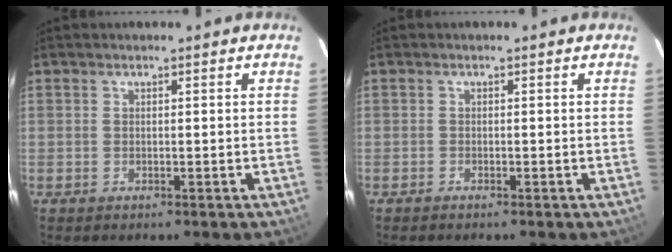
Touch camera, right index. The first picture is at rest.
{"total": 0.5, "force": [-0.5, 0.1, 0.1], "torque": [-0.003, -0.001, -0.010]}